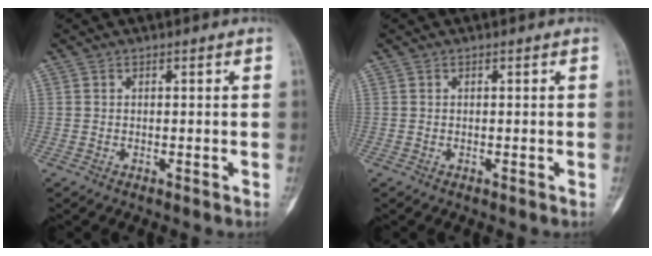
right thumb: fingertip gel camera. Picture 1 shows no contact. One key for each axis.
{"total": 0.0}